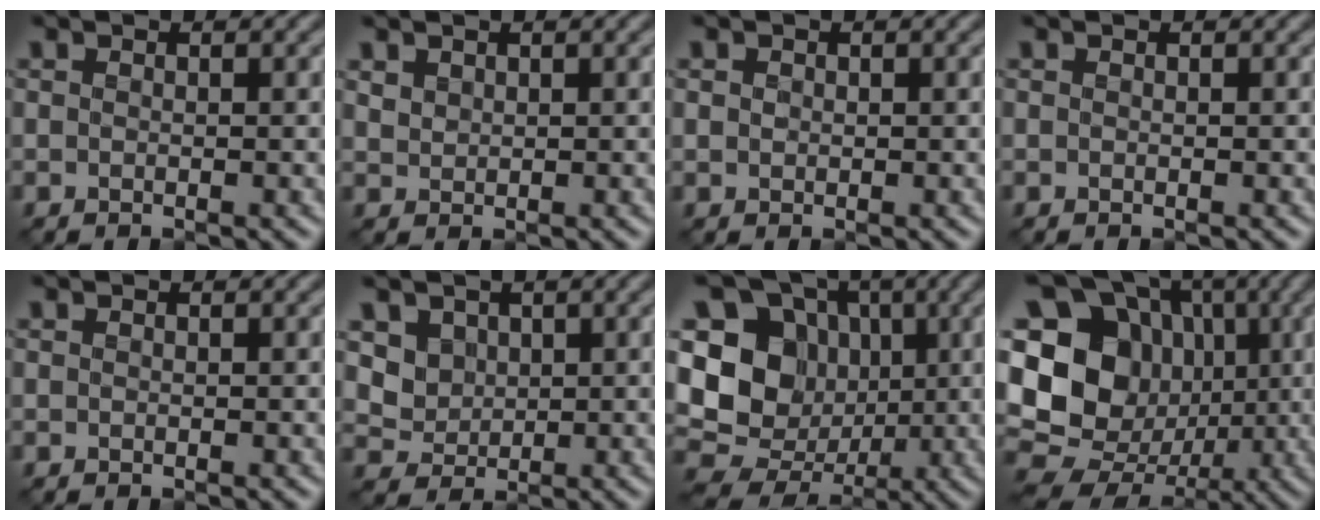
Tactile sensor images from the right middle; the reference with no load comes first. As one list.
[{"total": 1.2, "force": [0.9, 0.7, 0.3], "torque": [-0.008, -0.001, 0.022]}, {"total": 0.6, "force": [0.1, 0.6, 0.2], "torque": [-0.003, -0.005, 0.001]}, {"total": 0.0}, {"total": 0.0}, {"total": 2.9, "force": [1.3, 2.4, 1.1], "torque": [-0.031, -0.014, 0.045]}, {"total": 12.0, "force": [0.4, 10.3, 6.1], "torque": [-0.122, -0.009, 0.000]}, {"total": 21.4, "force": [0.6, 19.4, 9.0], "torque": [-0.204, 0.036, -0.020]}]